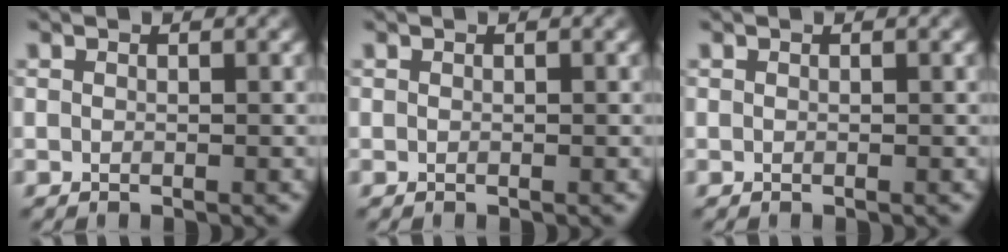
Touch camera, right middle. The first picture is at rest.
{"total": 0.0}
{"total": 0.0}